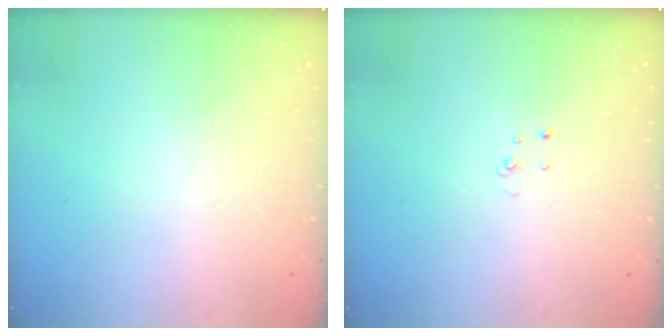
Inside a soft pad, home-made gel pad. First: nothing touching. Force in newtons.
{"total": 2.7, "press": 2.7, "slide": 0.3}